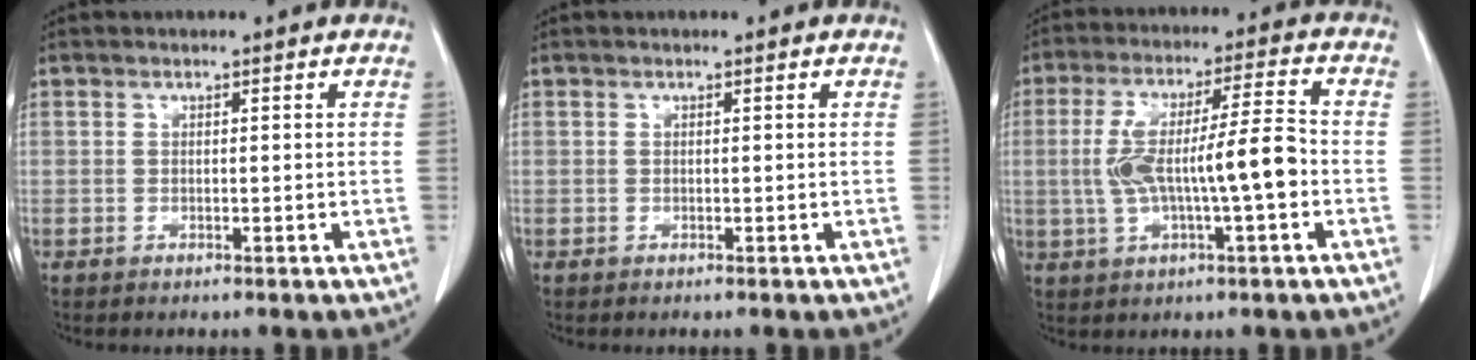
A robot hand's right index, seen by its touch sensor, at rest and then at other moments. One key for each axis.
{"total": 0.0}
{"total": 11.5, "fx": -1.5, "fy": 1.4, "fz": 11.3, "tx": -0.212, "ty": 0.021, "tz": -0.022}